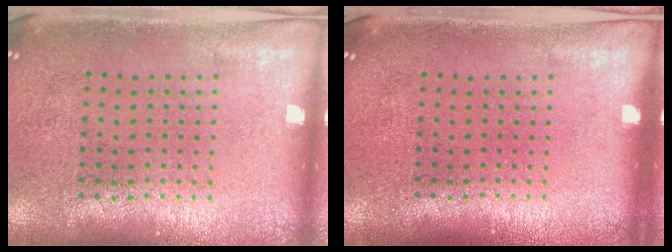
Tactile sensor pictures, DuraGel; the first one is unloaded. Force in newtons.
{"total": 0.0}